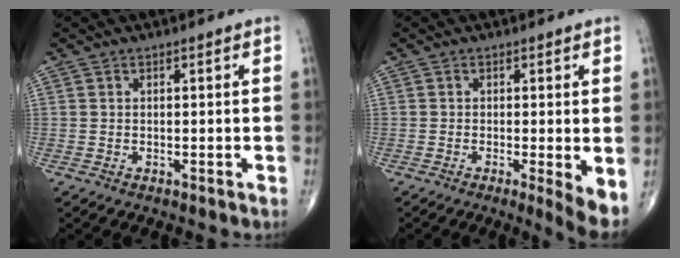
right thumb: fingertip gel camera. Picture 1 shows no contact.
{"total": 4.4, "force": [-0.8, 0.6, 4.3], "torque": [-0.071, -0.016, -0.018]}